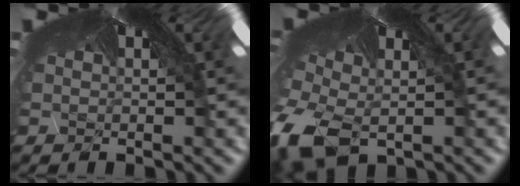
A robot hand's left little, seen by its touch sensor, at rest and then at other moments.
{"total": 7.4, "force": [-6.7, 2.7, 1.7], "torque": [-0.111, -0.089, -0.088]}